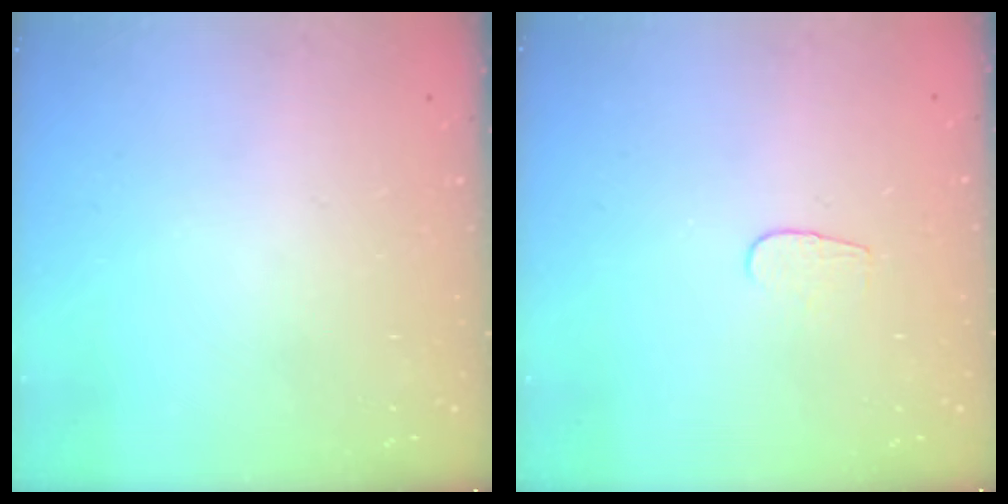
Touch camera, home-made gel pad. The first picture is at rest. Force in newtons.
{"total": 3.6, "press": 3.6, "slide": 0.3}